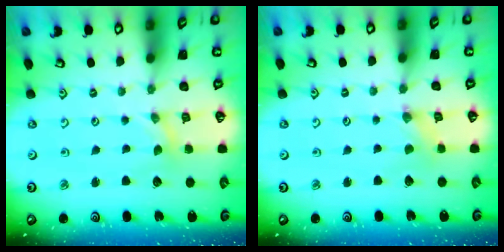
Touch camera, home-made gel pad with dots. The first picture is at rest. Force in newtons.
{"total": 0.0}